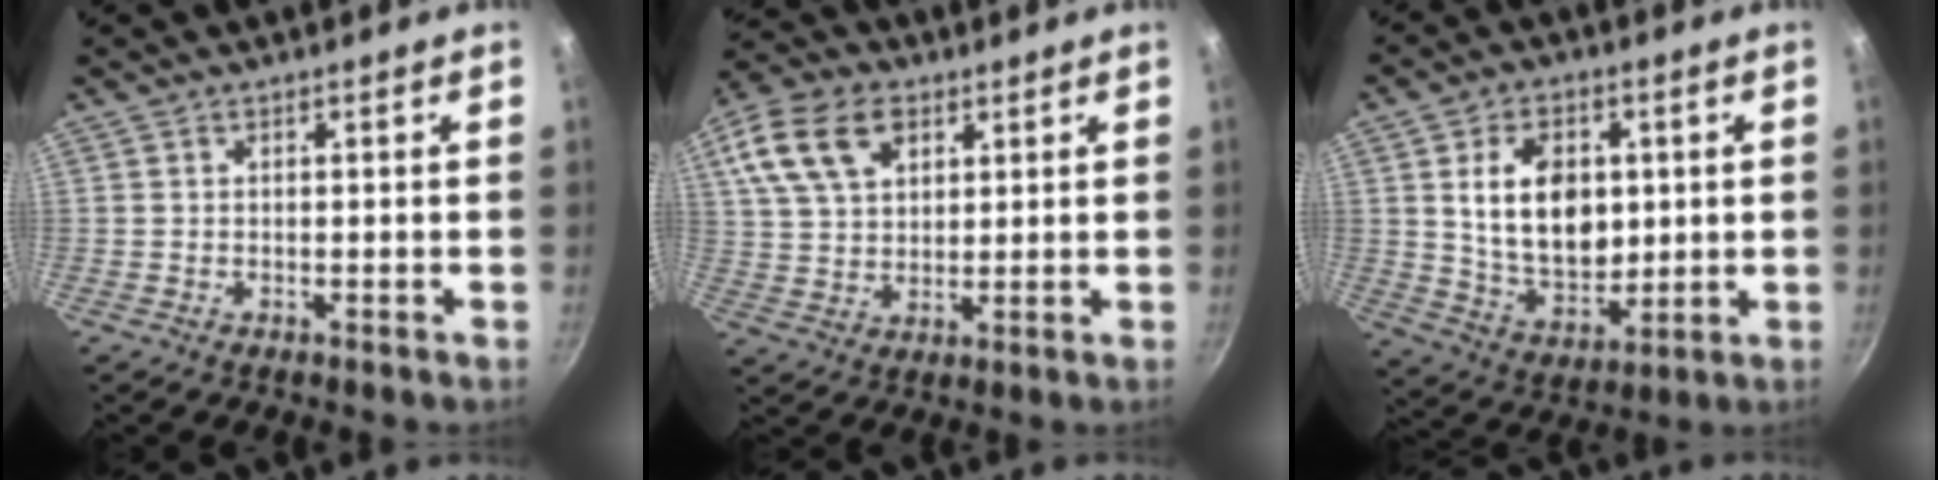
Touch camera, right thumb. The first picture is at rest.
{"total": 13.1, "force": [5.7, 8.5, 8.2], "torque": [-0.139, 0.002, 0.102]}
{"total": 14.6, "force": [2.7, 10.0, 10.3], "torque": [-0.142, -0.019, 0.057]}